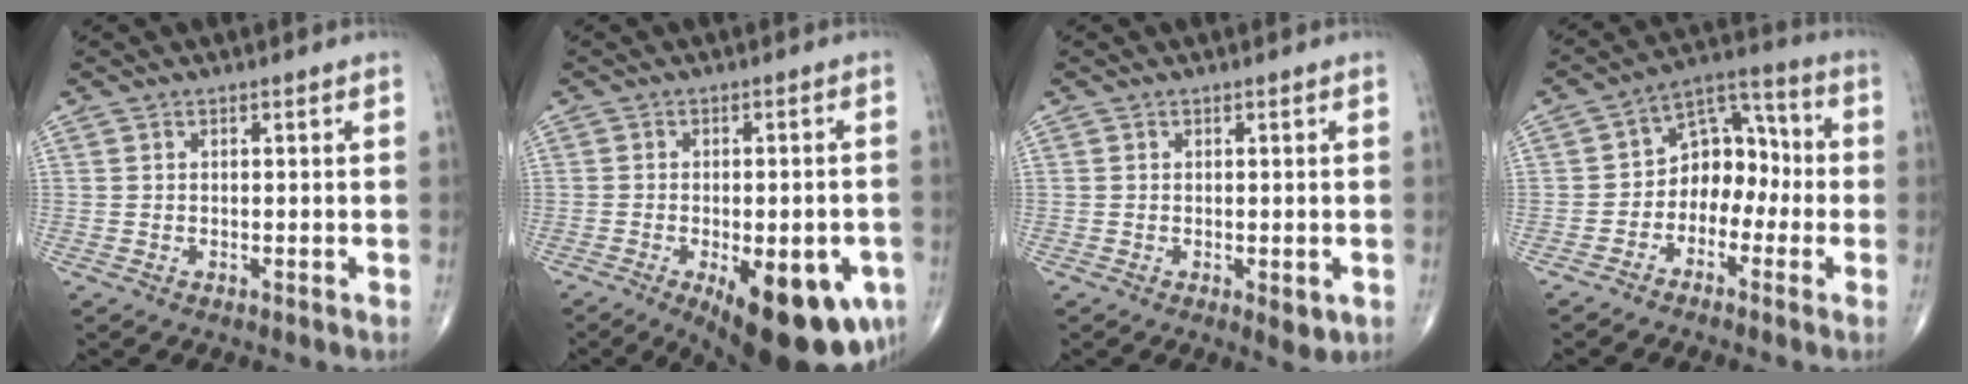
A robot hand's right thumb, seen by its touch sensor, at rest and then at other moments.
{"total": 19.3, "force": [-7.7, 7.6, 15.9], "torque": [-0.164, -0.002, -0.091]}
{"total": 2.6, "force": [-0.7, 1.1, 2.3], "torque": [-0.025, -0.006, -0.005]}
{"total": 9.8, "force": [-2.2, 7.1, 6.3], "torque": [-0.058, 0.049, -0.054]}